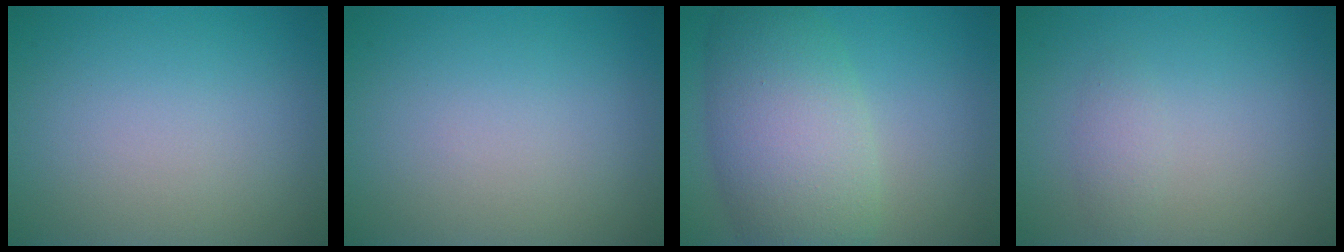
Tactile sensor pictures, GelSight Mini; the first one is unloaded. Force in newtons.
{"total": 0.0}
{"total": 8.4, "press": 8.4, "slide": 0.3}
{"total": 1.1, "press": 1.1, "slide": 0.1}